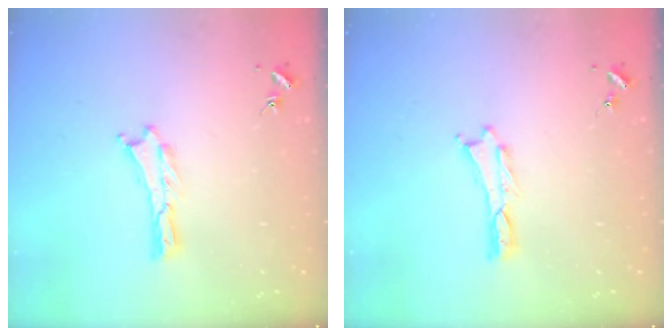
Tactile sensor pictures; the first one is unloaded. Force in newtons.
{"total": 0.0}